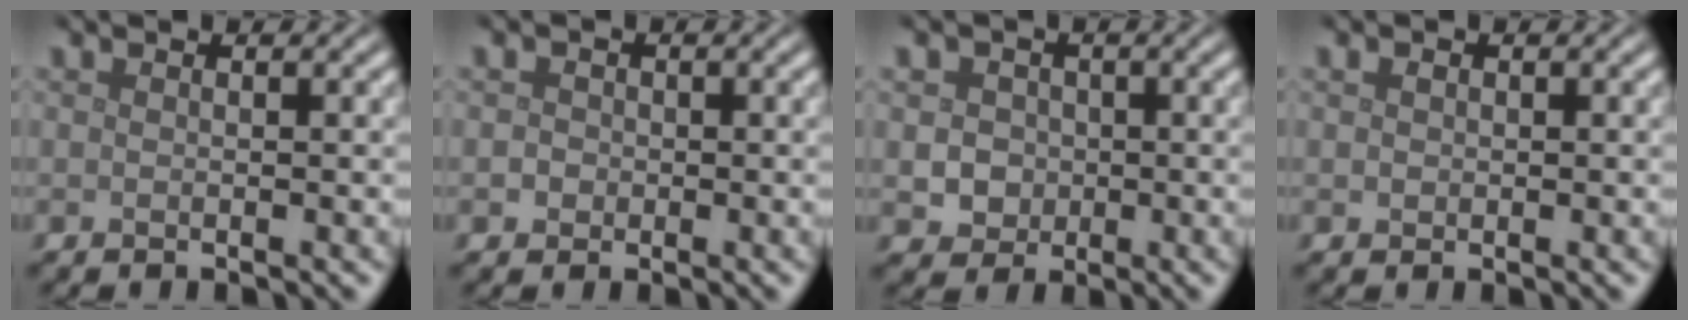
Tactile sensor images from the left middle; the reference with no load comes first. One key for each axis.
{"total": 1.5, "fx": 0.1, "fy": 1.4, "fz": 0.5, "tx": 0.007, "ty": 0.003, "tz": -0.006}
{"total": 3.0, "fx": 0.1, "fy": 2.8, "fz": 1.1, "tx": -0.004, "ty": 0.007, "tz": -0.003}
{"total": 0.8, "fx": 0.2, "fy": 0.7, "fz": 0.2, "tx": -0.003, "ty": -0.002, "tz": 0.004}